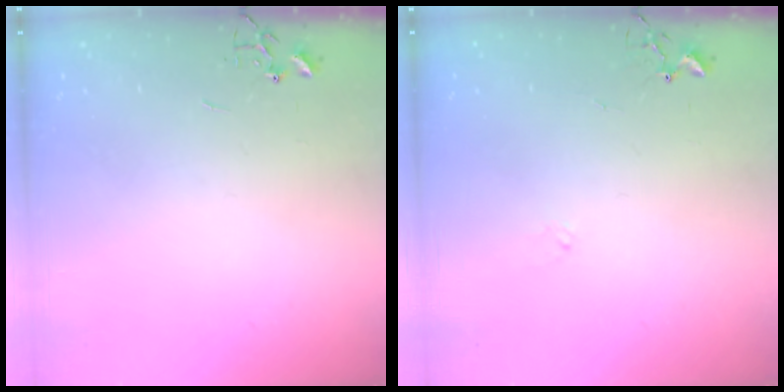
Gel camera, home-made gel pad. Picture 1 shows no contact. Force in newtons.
{"total": 6.5, "press": 6.5, "slide": 0.7}